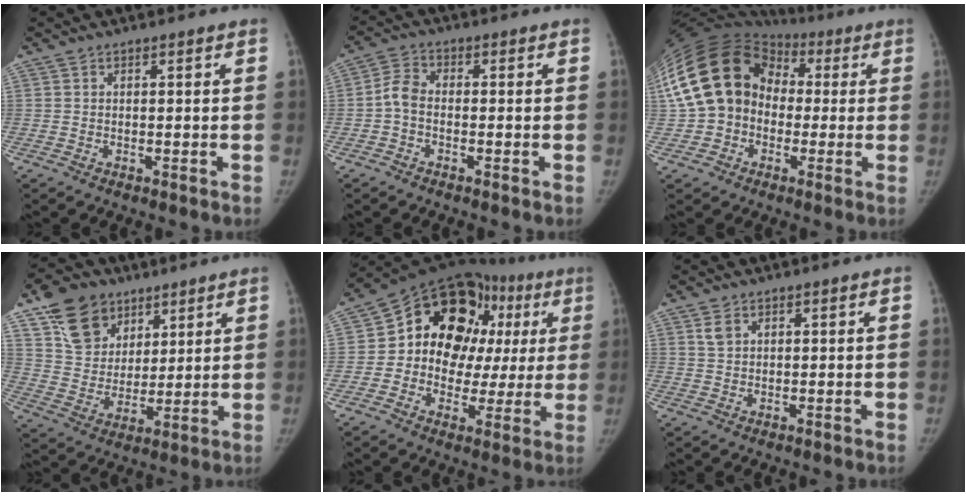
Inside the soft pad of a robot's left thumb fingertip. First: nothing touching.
{"total": 4.3, "force": [-1.1, 2.7, 3.2], "torque": [-0.059, 0.016, -0.033]}
{"total": 22.6, "force": [1.1, 18.4, 13.0], "torque": [-0.275, 0.062, 0.020]}
{"total": 14.5, "force": [8.5, 10.4, 5.4], "torque": [-0.065, -0.028, 0.160]}
{"total": 22.1, "force": [4.6, 16.0, 14.6], "torque": [-0.139, 0.042, 0.065]}
{"total": 2.3, "force": [1.1, 1.5, 1.4], "torque": [-0.022, 0.001, 0.025]}